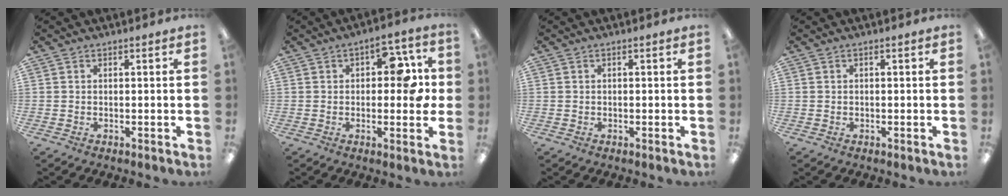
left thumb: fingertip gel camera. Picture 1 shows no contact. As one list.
[{"total": 9.1, "force": [2.1, 5.2, 7.2], "torque": [-0.079, -0.002, 0.031]}, {"total": 0.0}, {"total": 0.0}]